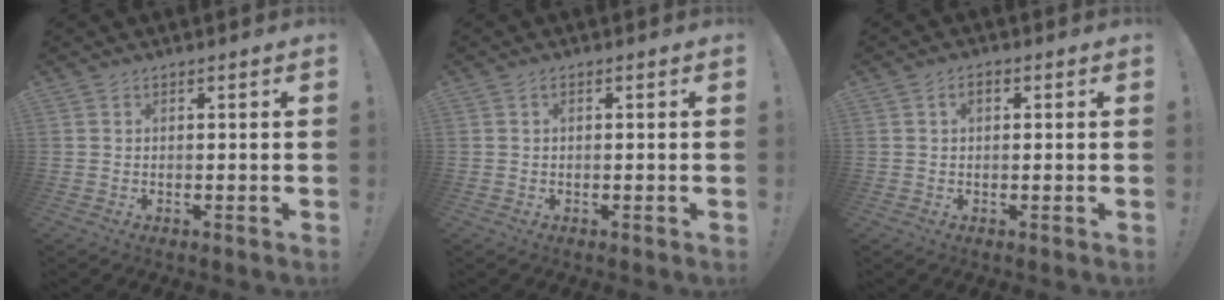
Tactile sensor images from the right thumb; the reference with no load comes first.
{"total": 0.7, "force": [-0.2, 0.2, 0.6], "torque": [-0.015, 0.002, -0.004]}
{"total": 2.0, "force": [0.3, 1.2, 1.6], "torque": [-0.026, 0.005, 0.004]}